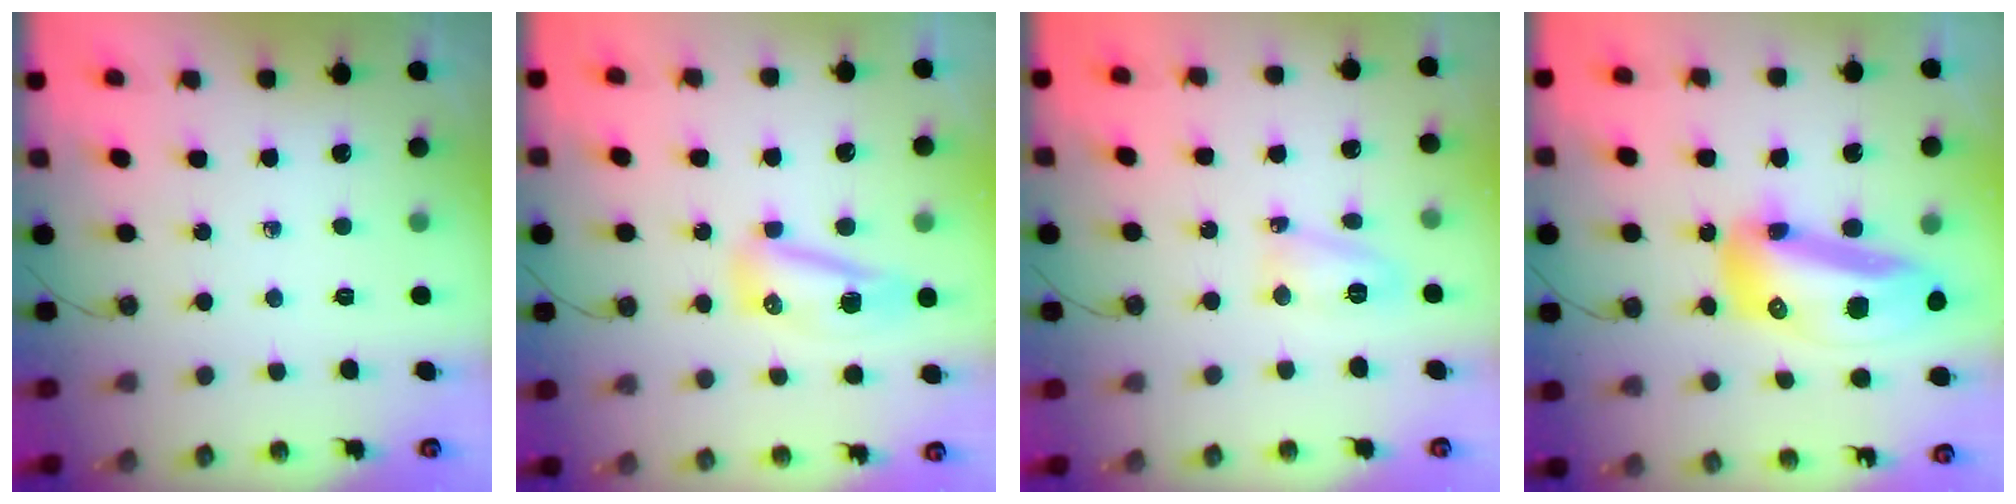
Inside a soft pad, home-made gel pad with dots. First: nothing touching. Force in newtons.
{"total": 11.8, "press": 10.1, "slide": 6.0}
{"total": 9.2, "press": 6.1, "slide": 6.8}
{"total": 19.9, "press": 19.7, "slide": 2.5}